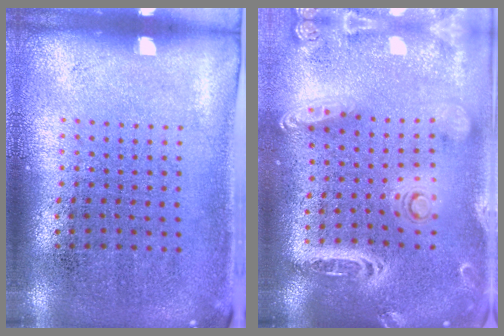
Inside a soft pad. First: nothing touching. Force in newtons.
{"total": 2.7, "press": 2.3, "slide": 1.4}